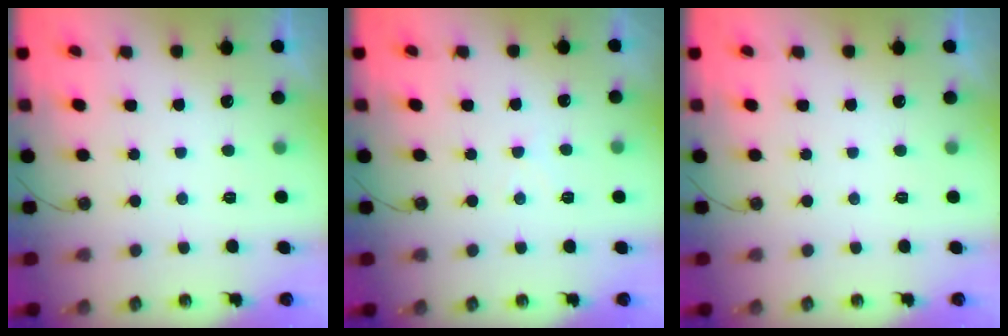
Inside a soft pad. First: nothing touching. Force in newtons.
{"total": 3.2, "press": 3.2, "slide": 0.5}
{"total": 0.0}